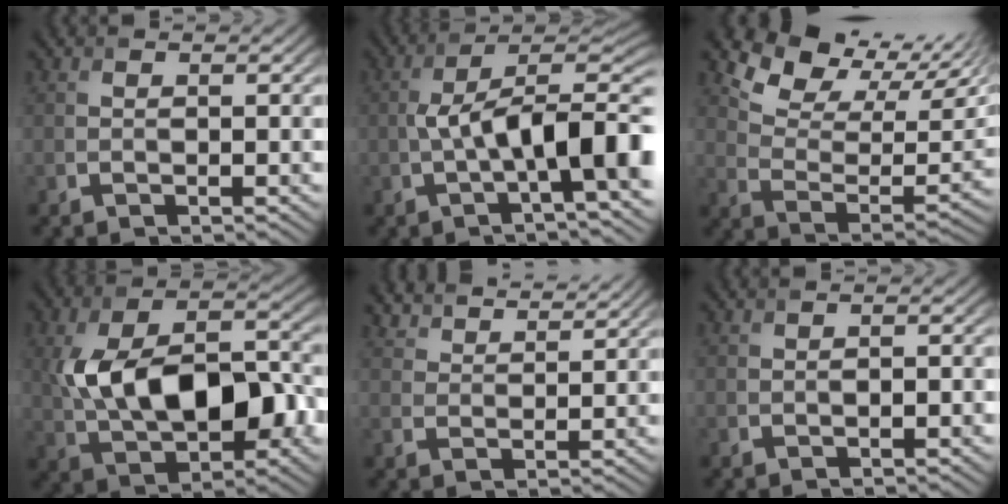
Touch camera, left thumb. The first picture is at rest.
{"total": 10.7, "force": [-1.5, 3.5, 10.0], "torque": [-0.153, 0.009, -0.032]}
{"total": 11.5, "force": [8.4, 4.6, 6.4], "torque": [-0.132, 0.009, 0.144]}
{"total": 13.0, "force": [-0.7, 7.4, 10.7], "torque": [-0.188, 0.001, -0.018]}
{"total": 4.4, "force": [4.3, 0.8, 0.7], "torque": [-0.022, -0.006, 0.089]}
{"total": 1.0, "force": [-0.2, 0.7, 0.8], "torque": [0.001, 0.002, -0.002]}